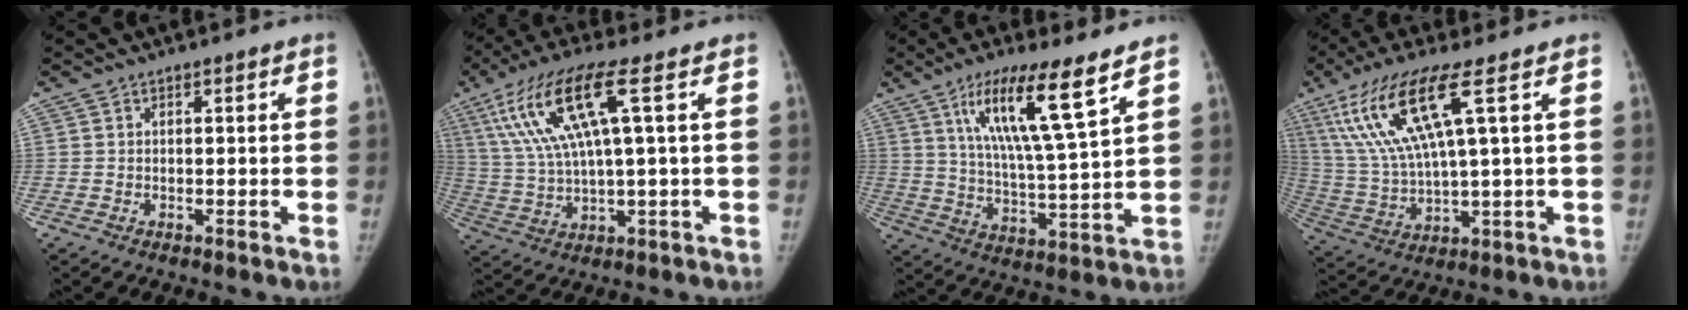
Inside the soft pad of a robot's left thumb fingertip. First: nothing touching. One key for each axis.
{"total": 14.7, "fx": 5.2, "fy": 2.4, "fz": 13.5, "tx": -0.308, "ty": 0.006, "tz": 0.105}
{"total": 15.3, "fx": 8.4, "fy": 1.7, "fz": 12.7, "tx": -0.223, "ty": -0.041, "tz": 0.153}
{"total": 16.1, "fx": 6.7, "fy": 2.4, "fz": 14.4, "tx": -0.330, "ty": -0.014, "tz": 0.137}